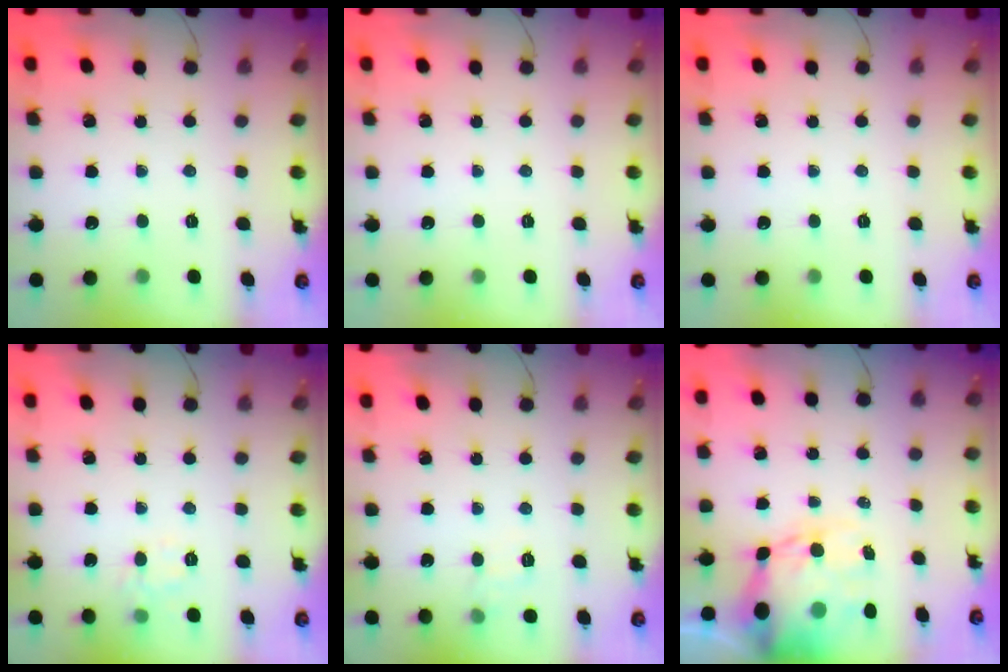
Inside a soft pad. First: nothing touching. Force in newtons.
{"total": 0.0}
{"total": 0.0}
{"total": 4.4, "press": 4.1, "slide": 1.6}
{"total": 6.8, "press": 6.6, "slide": 1.6}
{"total": 13.6, "press": 13.0, "slide": 3.9}